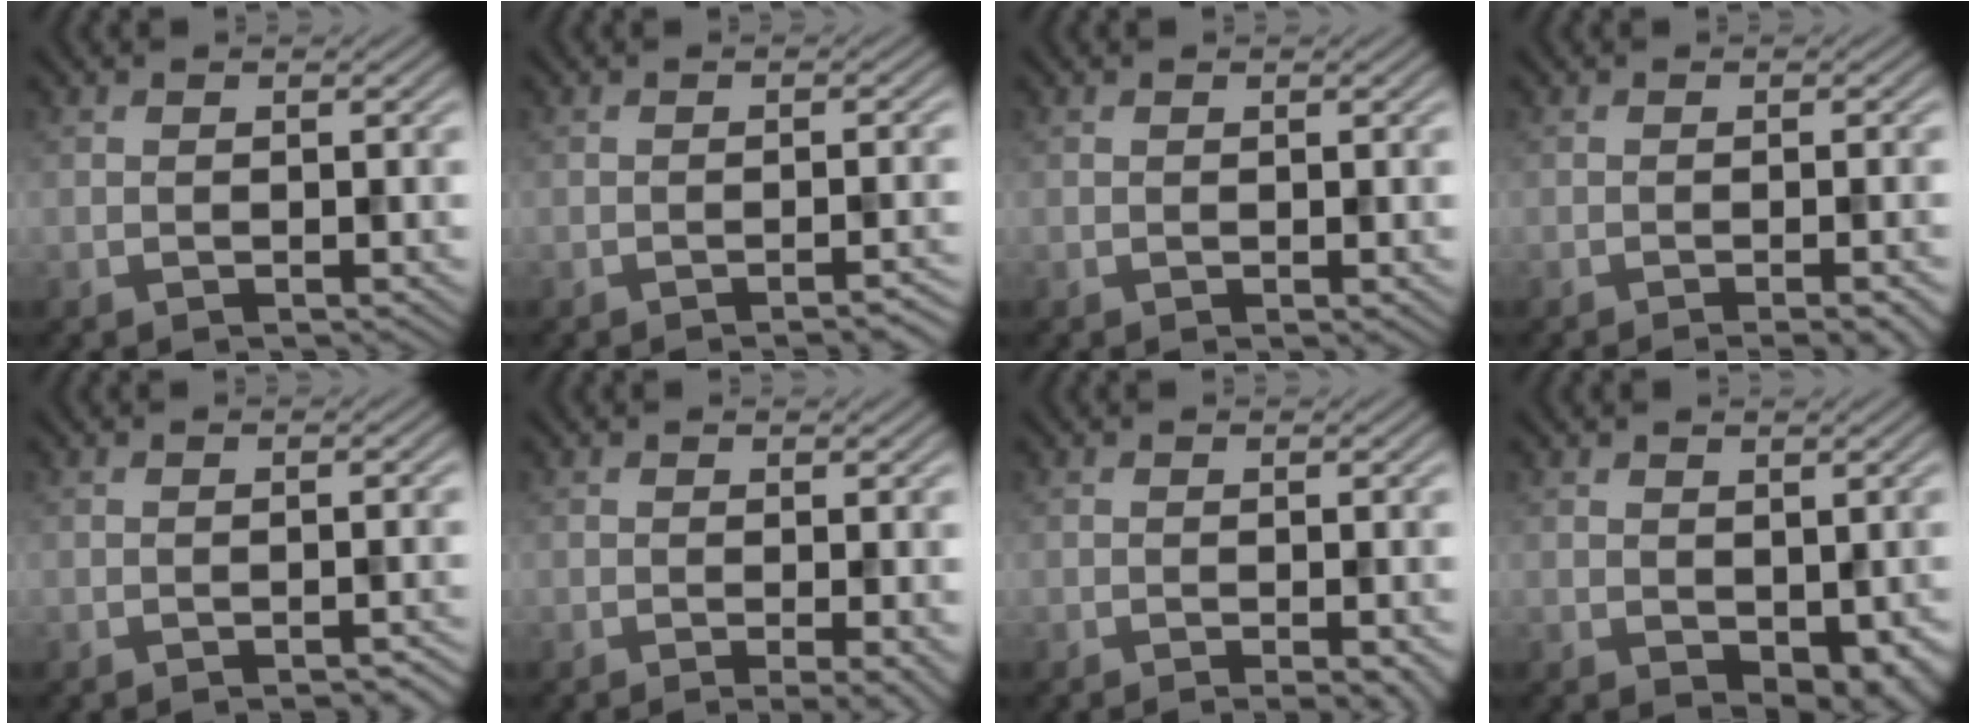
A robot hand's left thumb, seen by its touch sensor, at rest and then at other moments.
{"total": 2.4, "force": [-1.5, 0.5, 1.8], "torque": [-0.017, 0.008, -0.029]}
{"total": 0.0}
{"total": 3.3, "force": [-1.7, 0.6, 2.7], "torque": [-0.031, 0.008, -0.030]}
{"total": 1.5, "force": [-1.1, 0.3, 0.9], "torque": [-0.005, 0.004, -0.018]}
{"total": 3.0, "force": [-0.7, 0.6, 2.8], "torque": [-0.043, -0.004, -0.012]}
{"total": 2.4, "force": [-1.1, 0.4, 2.1], "torque": [-0.026, 0.001, -0.017]}
{"total": 3.8, "force": [-0.6, 2.4, 2.9], "torque": [-0.040, -0.015, 0.001]}